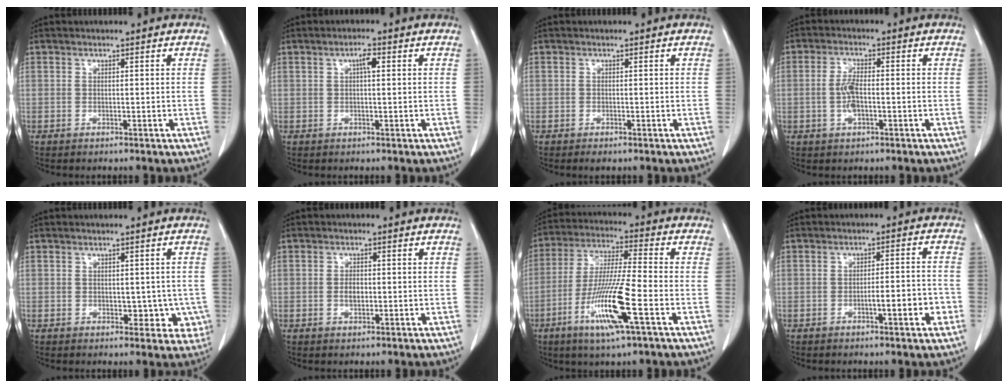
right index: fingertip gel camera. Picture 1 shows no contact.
{"total": 2.0, "force": [0.6, 0.5, 1.9], "torque": [-0.036, 0.004, 0.009]}
{"total": 1.1, "force": [-0.8, 0.3, 0.7], "torque": [-0.011, -0.002, -0.008]}
{"total": 3.9, "force": [-0.8, 1.2, 3.7], "torque": [-0.080, 0.002, -0.015]}
{"total": 4.6, "force": [-0.4, 3.3, 3.2], "torque": [-0.013, 0.010, 0.003]}
{"total": 1.9, "force": [-0.3, 1.0, 1.5], "torque": [-0.028, 0.002, -0.004]}
{"total": 13.5, "force": [-5.3, 0.2, 12.4], "torque": [-0.249, -0.021, -0.100]}
{"total": 5.6, "force": [-2.3, 0.7, 5.1], "torque": [-0.070, 0.011, -0.030]}